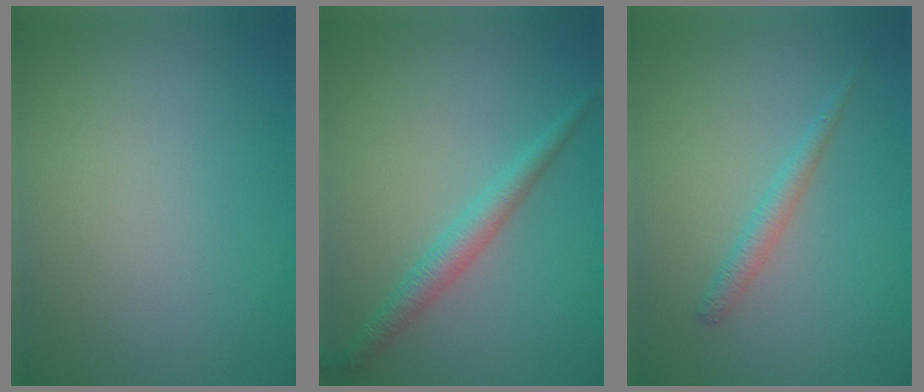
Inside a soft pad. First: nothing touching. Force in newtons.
{"total": 2.4, "press": 2.4, "slide": 0.0}
{"total": 1.5, "press": 1.5, "slide": 0.1}